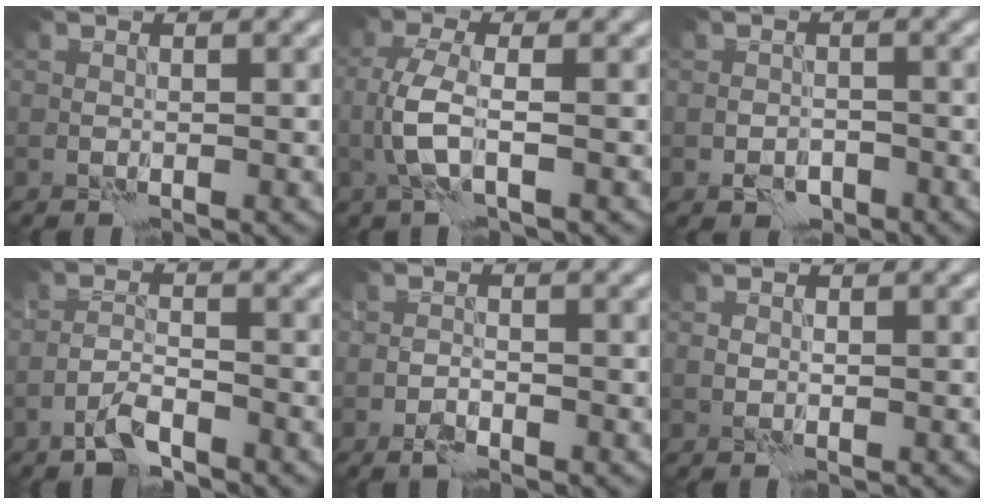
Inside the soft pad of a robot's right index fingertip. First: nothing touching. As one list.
[{"total": 3.1, "force": [-0.8, 0.7, 2.9], "torque": [-0.069, 0.006, -0.022]}, {"total": 2.1, "force": [-1.1, 1.5, 0.9], "torque": [-0.015, -0.001, -0.022]}, {"total": 2.9, "force": [-2.3, 0.7, 1.6], "torque": [-0.033, 0.005, -0.051]}, {"total": 1.6, "force": [-1.2, 0.7, 0.9], "torque": [-0.019, 0.000, -0.028]}, {"total": 0.0}]